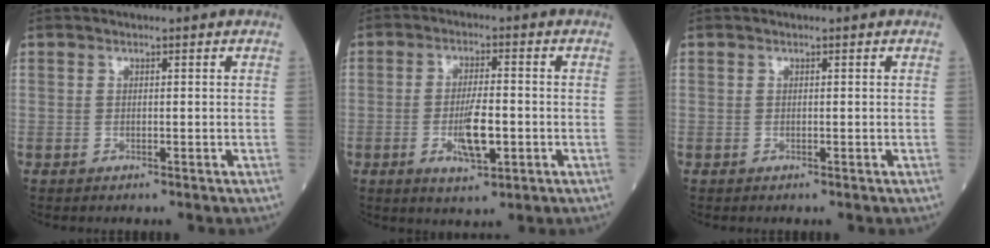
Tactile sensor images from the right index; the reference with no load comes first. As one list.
[{"total": 6.6, "force": [-1.7, 1.6, 6.2], "torque": [-0.118, -0.007, -0.027]}, {"total": 0.0}]